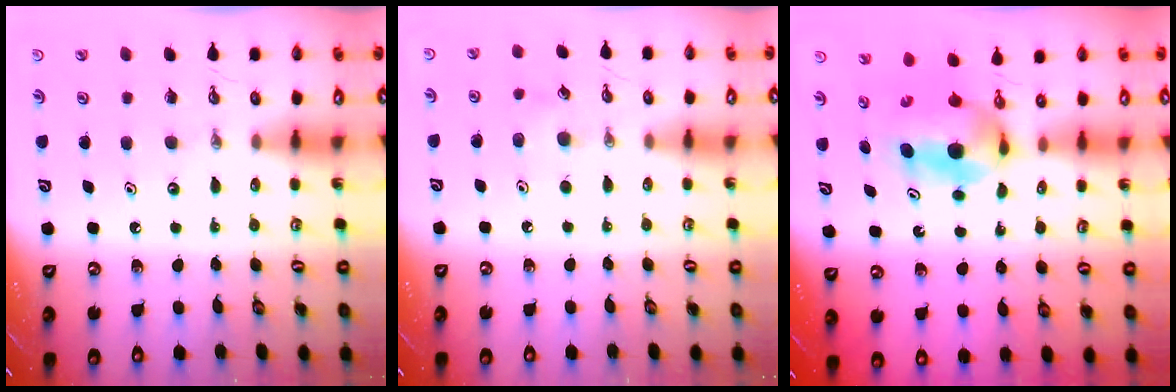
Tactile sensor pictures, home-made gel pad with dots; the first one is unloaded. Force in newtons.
{"total": 5.7, "press": 5.6, "slide": 1.5}
{"total": 8.3, "press": 4.3, "slide": 7.1}